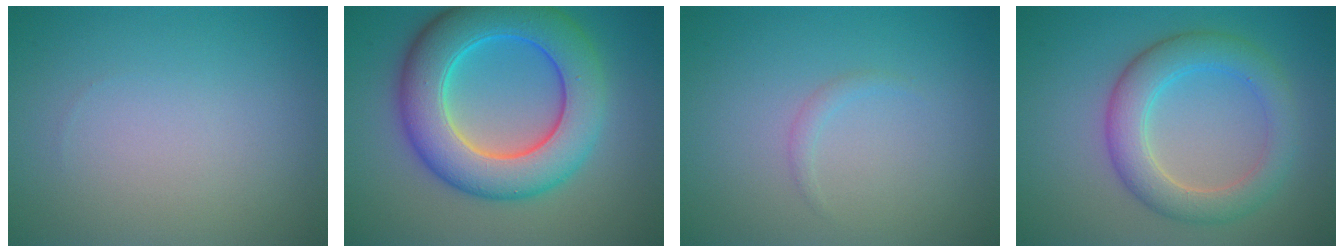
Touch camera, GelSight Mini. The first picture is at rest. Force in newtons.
{"total": 9.9, "press": 9.9, "slide": 0.1}
{"total": 0.7, "press": 0.7, "slide": 0.1}
{"total": 5.1, "press": 5.0, "slide": 0.3}